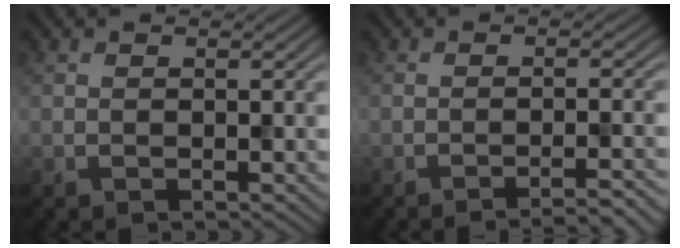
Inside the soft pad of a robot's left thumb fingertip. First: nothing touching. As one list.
[{"total": 3.6, "force": [-2.6, 0.3, 2.5], "torque": [-0.028, 0.011, -0.053]}]